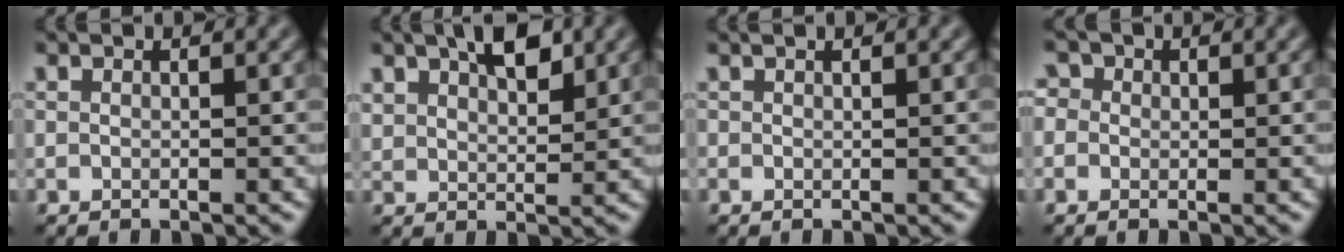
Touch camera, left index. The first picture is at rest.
{"total": 4.3, "force": [2.3, 2.3, 2.8], "torque": [-0.049, 0.005, 0.041]}
{"total": 0.0}
{"total": 2.3, "force": [0.9, 2.0, 0.9], "torque": [-0.017, 0.014, -0.005]}